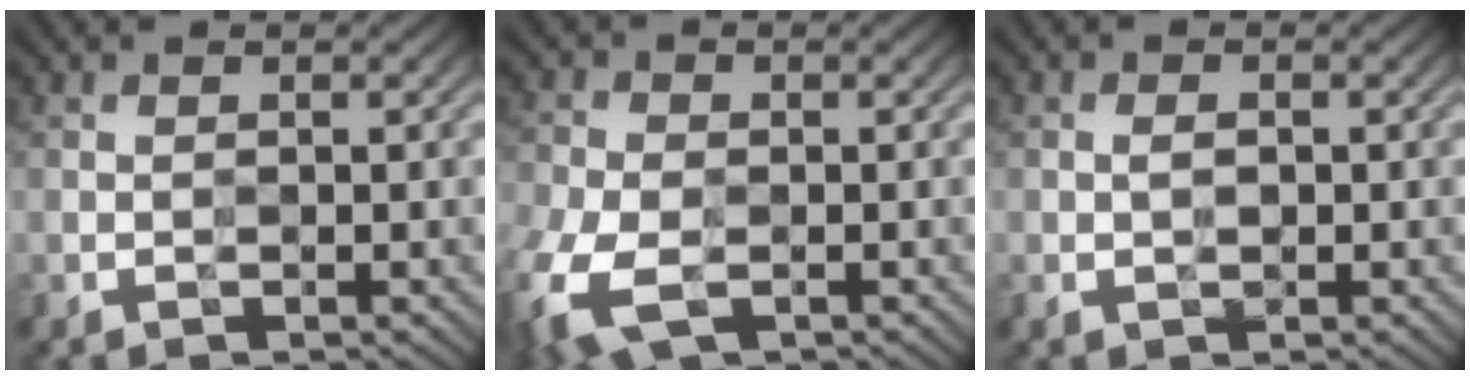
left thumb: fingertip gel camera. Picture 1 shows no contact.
{"total": 10.0, "force": [-4.5, 5.8, 6.8], "torque": [-0.193, -0.039, -0.081]}
{"total": 1.6, "force": [-0.1, 0.9, 1.3], "torque": [-0.024, 0.001, -0.003]}